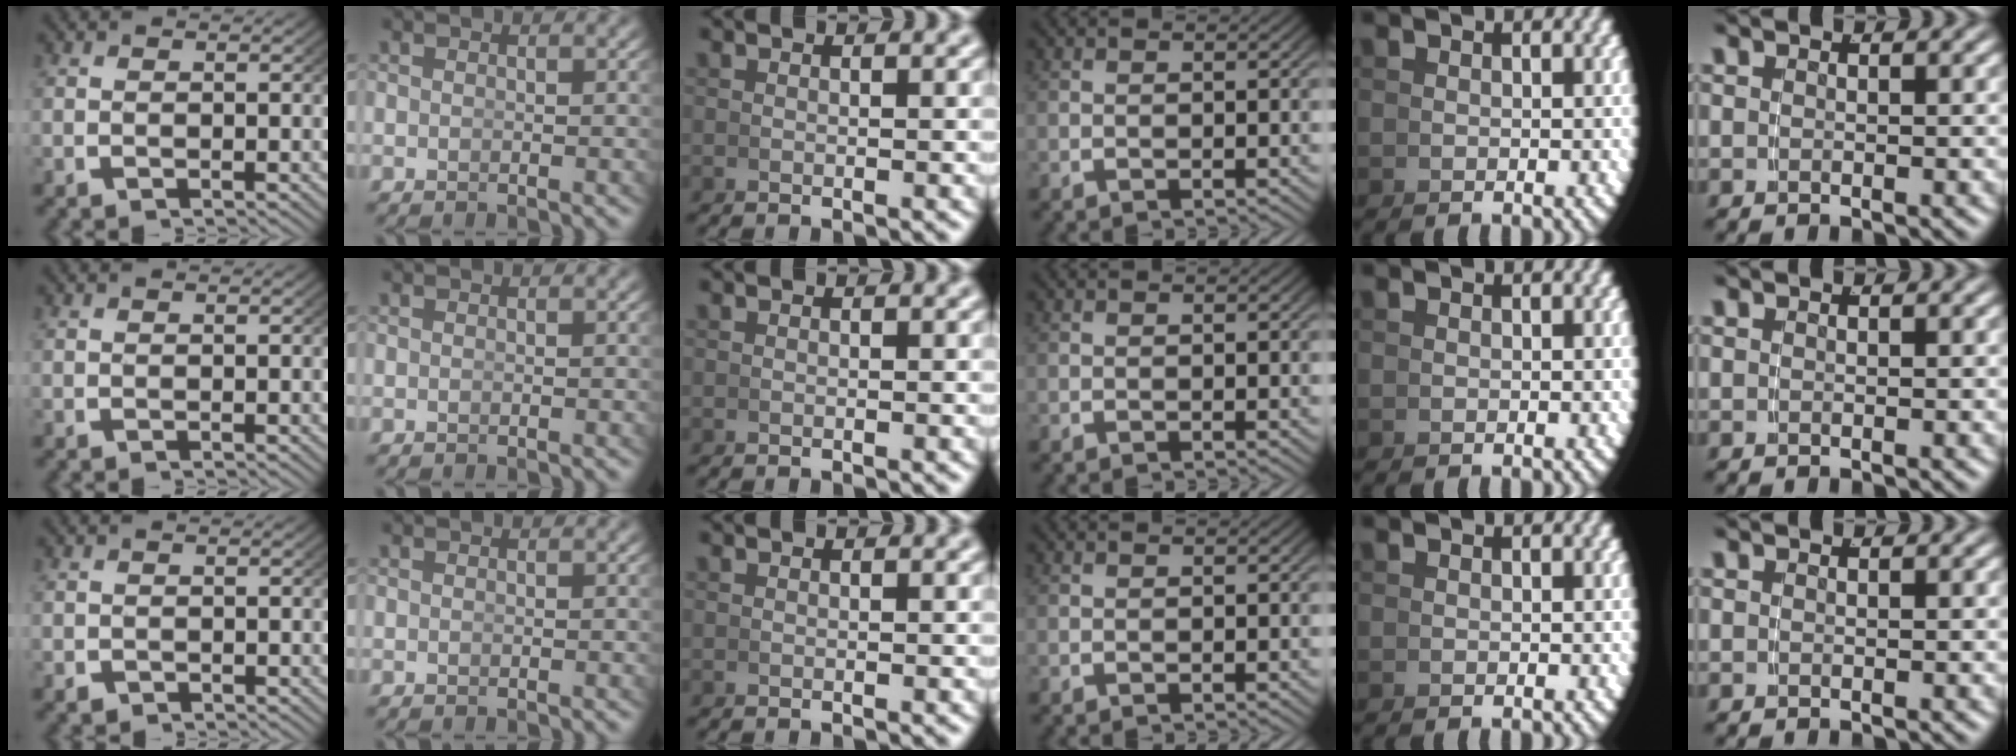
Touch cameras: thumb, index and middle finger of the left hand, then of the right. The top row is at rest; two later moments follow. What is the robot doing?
{"motion": "grasp_and_lifting", "object": "photo album"}